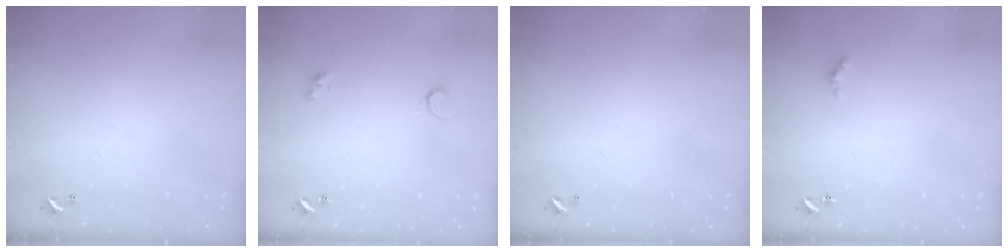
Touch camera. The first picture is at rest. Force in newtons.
{"total": 2.9, "press": 2.4, "slide": 1.6}
{"total": 3.0, "press": 3.0, "slide": 0.1}
{"total": 0.7, "press": 0.6, "slide": 0.4}